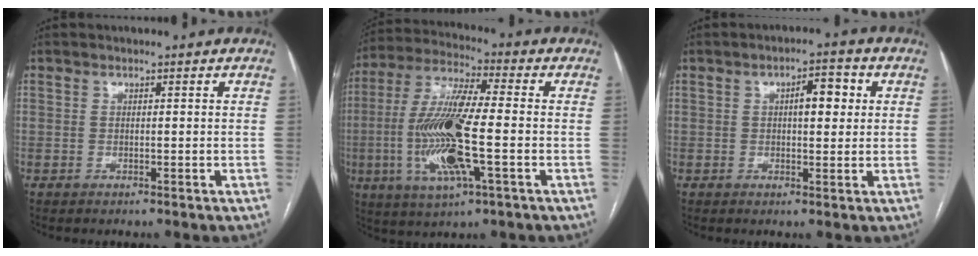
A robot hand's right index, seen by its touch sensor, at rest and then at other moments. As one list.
[{"total": 16.1, "force": [-3.2, 2.3, 15.6], "torque": [-0.330, -0.010, -0.059]}, {"total": 4.8, "force": [1.1, 1.8, 4.4], "torque": [-0.065, 0.012, 0.014]}]